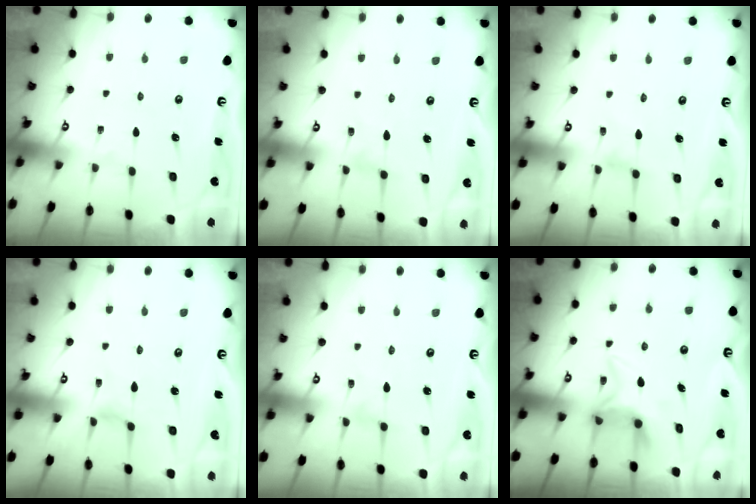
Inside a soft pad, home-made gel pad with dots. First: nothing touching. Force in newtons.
{"total": 0.0}
{"total": 0.5, "press": 0.5, "slide": 0.1}
{"total": 0.0}
{"total": 0.0}
{"total": 5.8, "press": 5.8, "slide": 0.7}